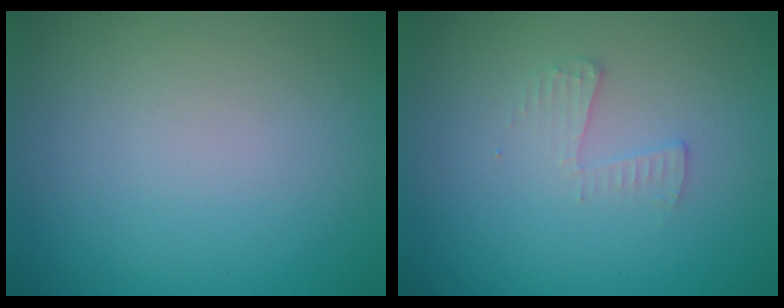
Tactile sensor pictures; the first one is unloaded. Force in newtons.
{"total": 1.4, "press": 1.4, "slide": 0.1}